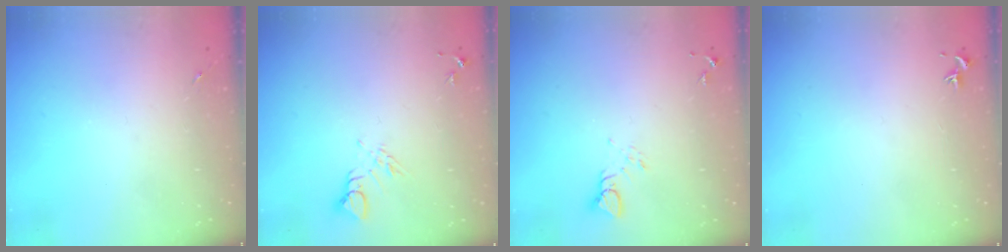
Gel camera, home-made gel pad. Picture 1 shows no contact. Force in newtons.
{"total": 6.6, "press": 6.6, "slide": 0.5}
{"total": 4.0, "press": 4.0, "slide": 0.1}
{"total": 0.7, "press": 0.6, "slide": 0.5}